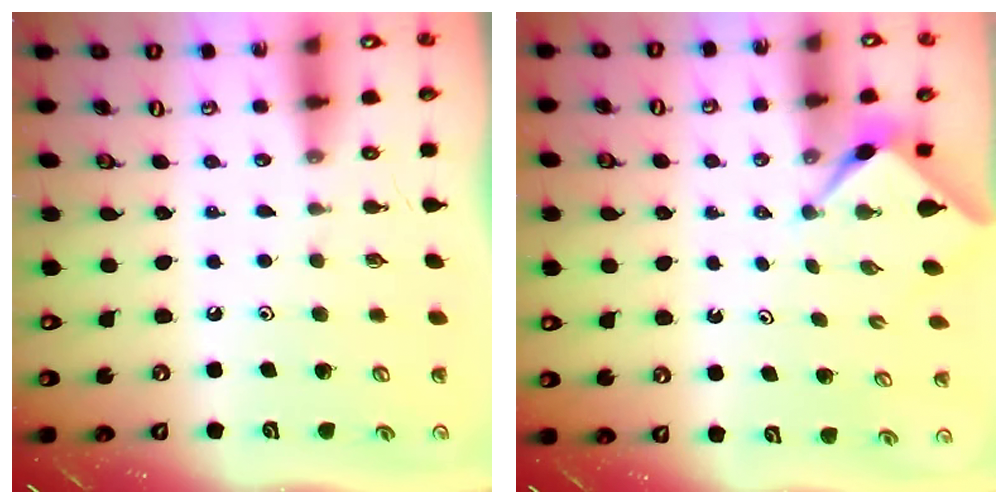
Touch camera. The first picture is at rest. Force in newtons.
{"total": 2.3, "press": 2.3, "slide": 0.3}